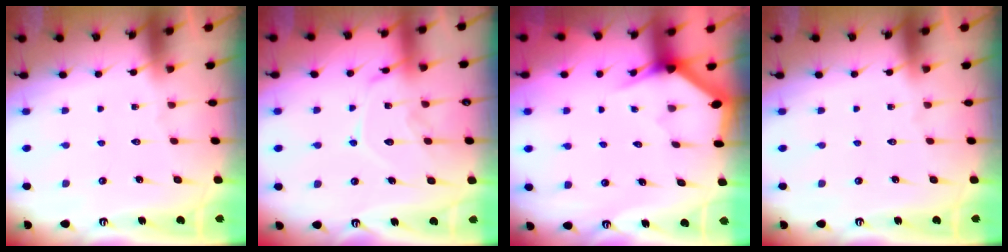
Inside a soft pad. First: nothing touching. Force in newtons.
{"total": 14.0, "press": 13.9, "slide": 1.2}
{"total": 3.2, "press": 3.2, "slide": 0.2}
{"total": 0.0}